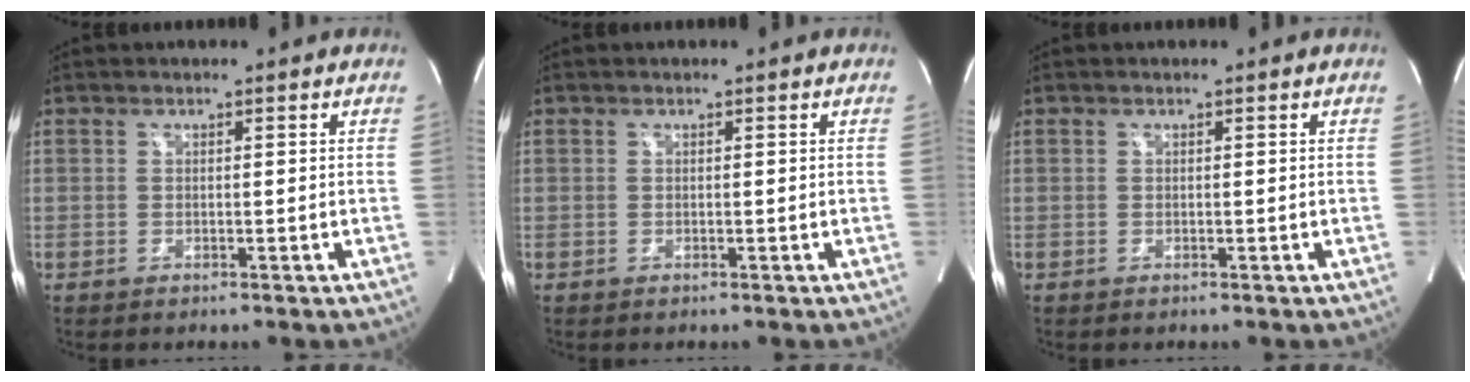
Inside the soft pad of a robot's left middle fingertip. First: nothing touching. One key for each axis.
{"total": 0.0}
{"total": 0.0}